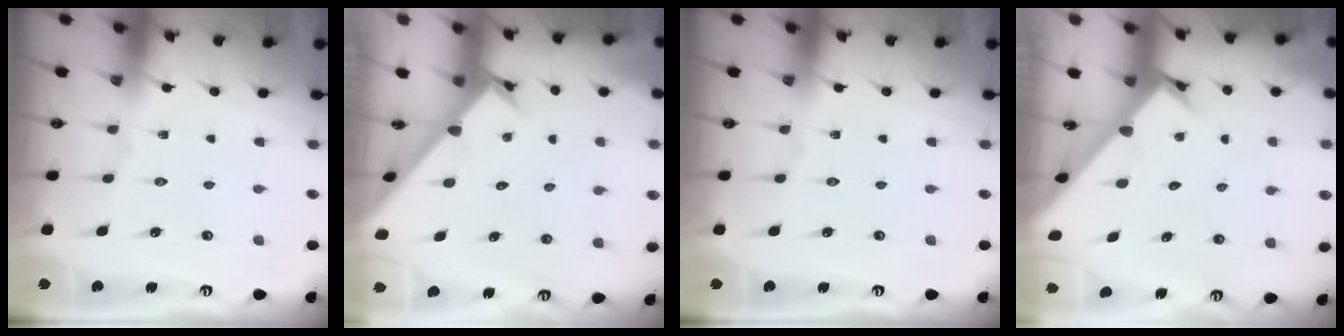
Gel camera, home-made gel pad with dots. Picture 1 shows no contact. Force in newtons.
{"total": 2.6, "press": 2.6, "slide": 0.2}
{"total": 0.0}
{"total": 2.1, "press": 2.1, "slide": 0.2}